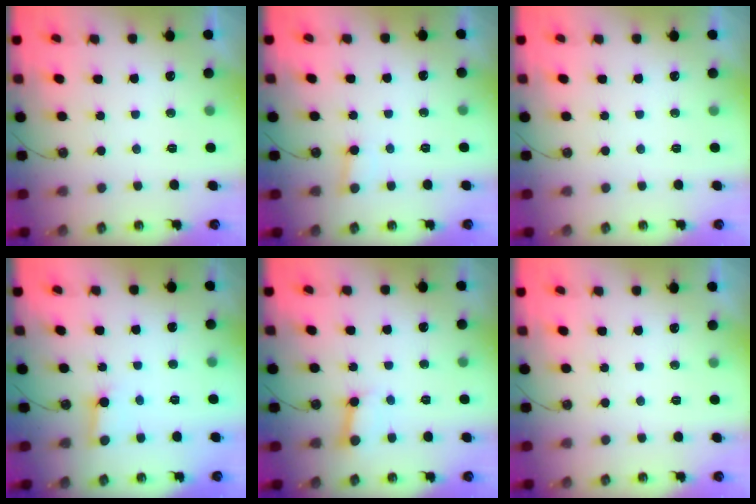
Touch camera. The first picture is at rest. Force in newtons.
{"total": 3.2, "press": 3.1, "slide": 0.4}
{"total": 0.0}
{"total": 2.8, "press": 2.8, "slide": 0.3}
{"total": 3.4, "press": 3.4, "slide": 0.4}
{"total": 0.0}